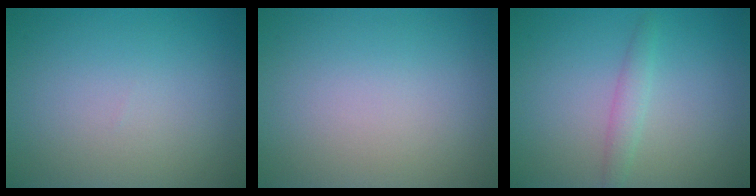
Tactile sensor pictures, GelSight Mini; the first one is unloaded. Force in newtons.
{"total": 0.0}
{"total": 1.6, "press": 1.6, "slide": 0.0}